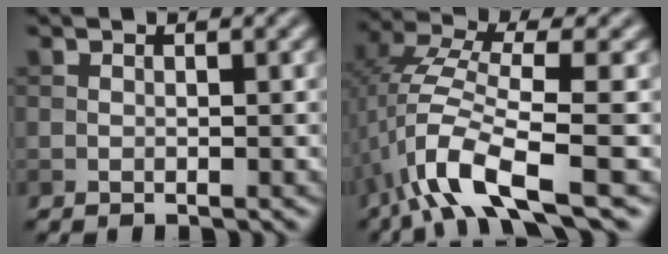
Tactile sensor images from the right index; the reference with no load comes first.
{"total": 7.9, "force": [-3.5, 1.8, 6.9], "torque": [-0.136, 0.013, -0.075]}